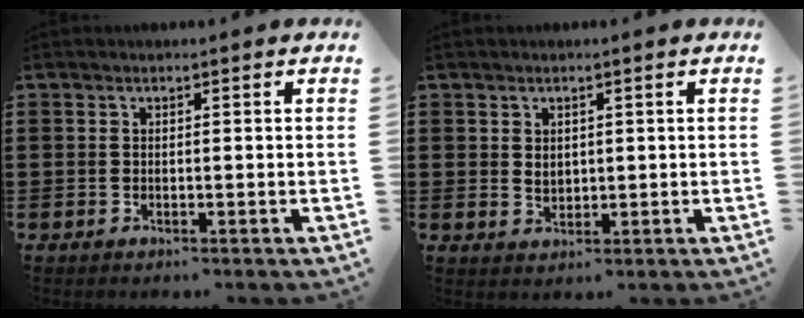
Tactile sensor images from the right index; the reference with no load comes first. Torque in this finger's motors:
{"motor_torque": [0.41, -0.17, 0.20, 0.04]}